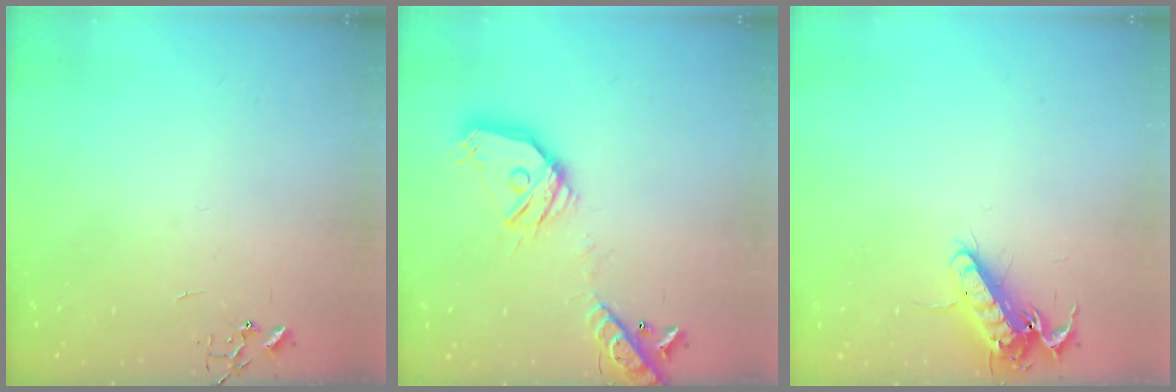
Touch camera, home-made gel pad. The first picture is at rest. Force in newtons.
{"total": 18.8, "press": 18.6, "slide": 3.0}
{"total": 13.5, "press": 13.3, "slide": 1.9}